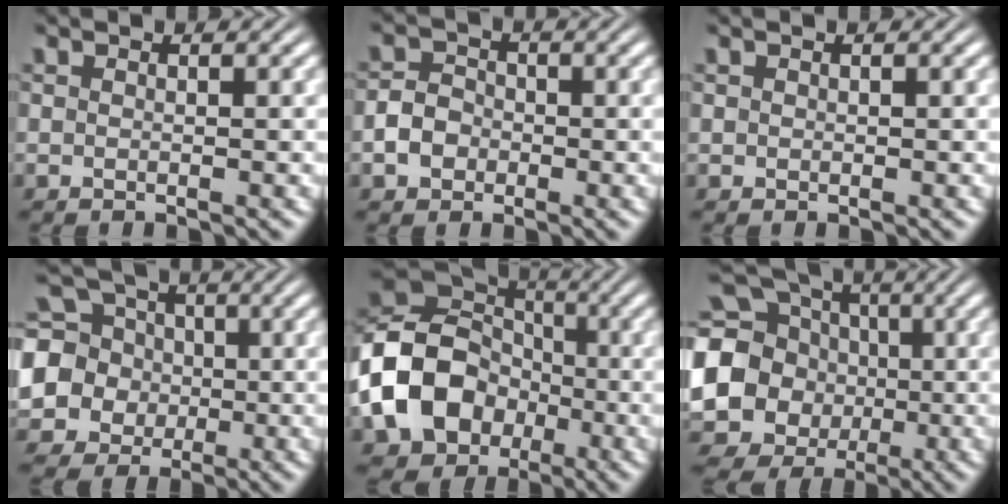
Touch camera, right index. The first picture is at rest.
{"total": 3.4, "force": [-1.2, 2.9, 1.3], "torque": [-0.023, -0.006, -0.023]}
{"total": 0.0}
{"total": 14.6, "force": [-1.7, 13.6, 4.9], "torque": [-0.150, -0.060, -0.031]}
{"total": 14.0, "force": [-2.5, 11.7, 7.2], "torque": [-0.181, -0.057, -0.026]}
{"total": 18.9, "force": [-1.6, 17.3, 7.5], "torque": [-0.203, -0.070, -0.028]}